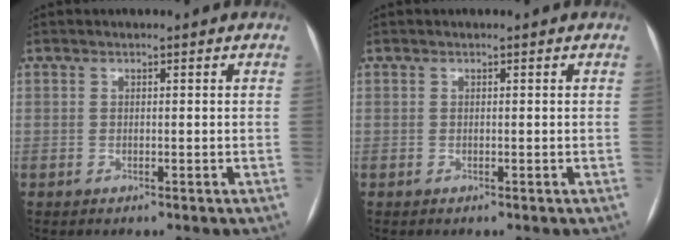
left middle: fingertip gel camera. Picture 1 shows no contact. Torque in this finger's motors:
{"motor_torque": [0.01, 0.01, 0.00, 0.01]}